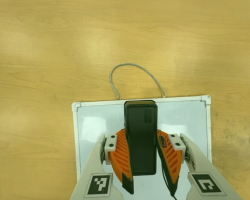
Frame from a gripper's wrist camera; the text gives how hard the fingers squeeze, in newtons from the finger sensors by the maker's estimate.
{"total": 7.8, "left": 7.2, "right": 8.5}